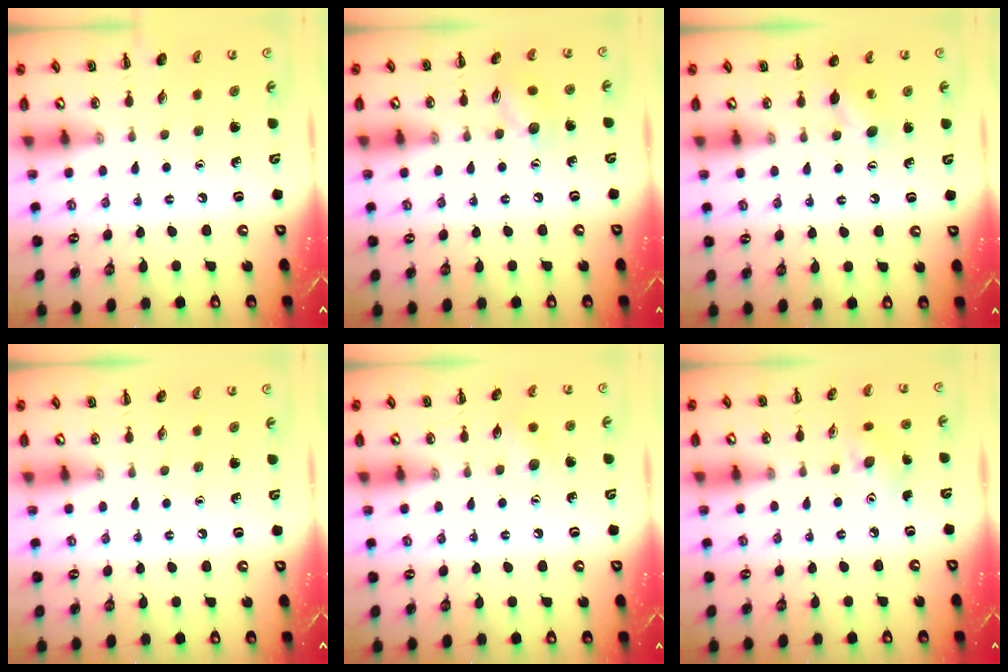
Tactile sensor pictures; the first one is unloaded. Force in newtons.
{"total": 7.3, "press": 7.3, "slide": 0.9}
{"total": 6.3, "press": 6.2, "slide": 1.4}
{"total": 0.0}
{"total": 5.9, "press": 5.7, "slide": 1.5}
{"total": 5.6, "press": 5.5, "slide": 1.0}